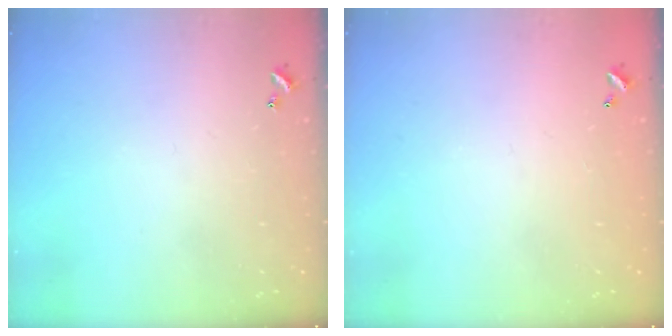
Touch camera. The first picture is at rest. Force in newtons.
{"total": 2.9, "press": 2.9, "slide": 0.1}